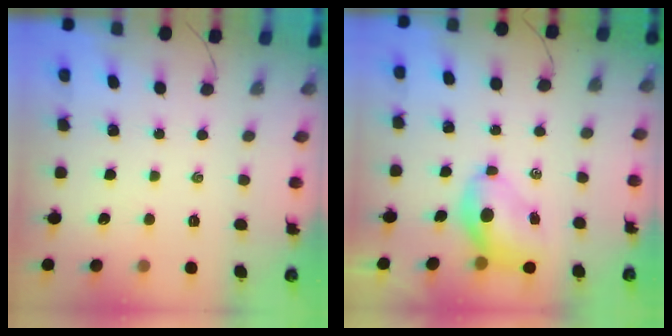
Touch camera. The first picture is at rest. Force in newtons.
{"total": 6.6, "press": 6.5, "slide": 1.3}